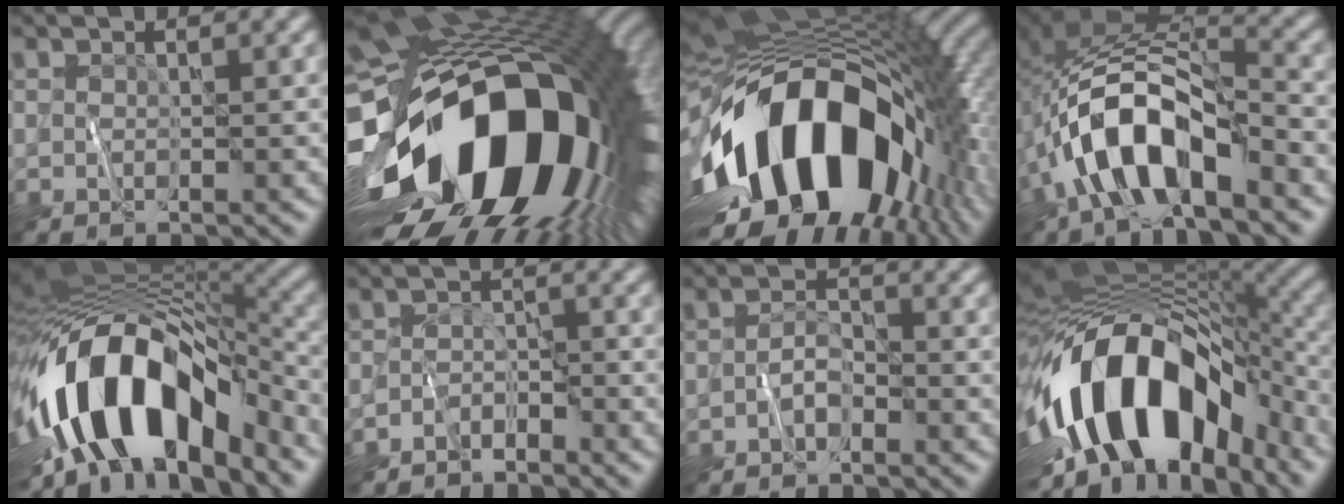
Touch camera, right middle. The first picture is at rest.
{"total": 20.5, "force": [-5.7, 11.8, 15.8], "torque": [-0.299, -0.051, -0.085]}
{"total": 18.1, "force": [-4.1, 10.9, 13.9], "torque": [-0.245, 0.001, -0.068]}
{"total": 10.0, "force": [-4.3, 4.4, 7.8], "torque": [-0.151, 0.011, -0.077]}
{"total": 14.4, "force": [-5.5, 7.3, 11.1], "torque": [-0.191, 0.008, -0.099]}
{"total": 2.0, "force": [-1.8, 0.8, 0.2], "torque": [0.002, 0.009, -0.038]}
{"total": 1.7, "force": [-0.9, 0.8, 1.2], "torque": [-0.024, 0.009, -0.020]}
{"total": 15.4, "force": [-4.8, 8.4, 12.0], "torque": [-0.195, 0.012, -0.083]}